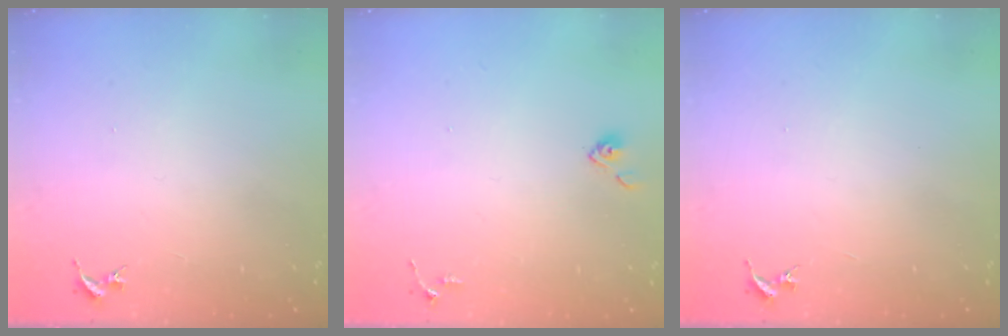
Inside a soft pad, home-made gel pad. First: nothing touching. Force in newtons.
{"total": 4.0, "press": 4.0, "slide": 0.4}
{"total": 0.0}